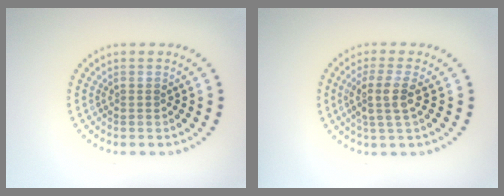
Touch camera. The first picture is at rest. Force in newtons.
{"total": 2.9, "press": 2.4, "slide": 1.7}